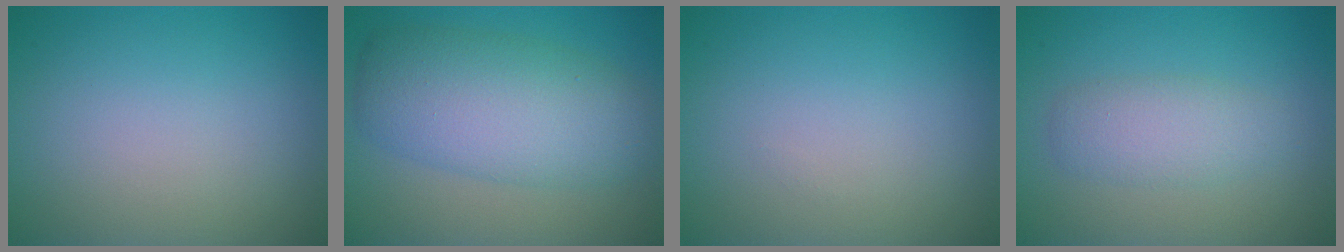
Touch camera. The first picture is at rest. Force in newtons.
{"total": 7.5, "press": 7.5, "slide": 0.2}
{"total": 0.0}
{"total": 2.8, "press": 2.8, "slide": 0.1}